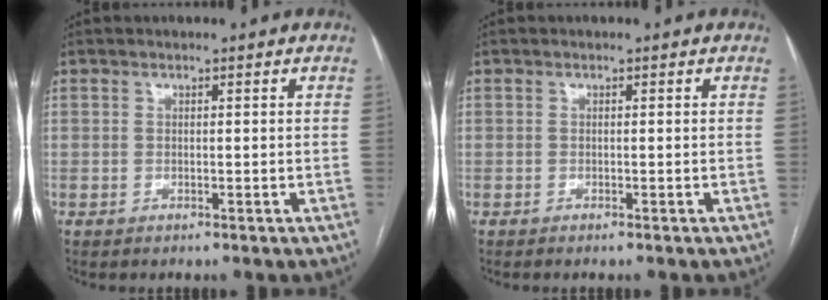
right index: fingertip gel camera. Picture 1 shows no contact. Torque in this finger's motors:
{"motor_torque": [-0.05, -0.02, 0.09, 0.01]}